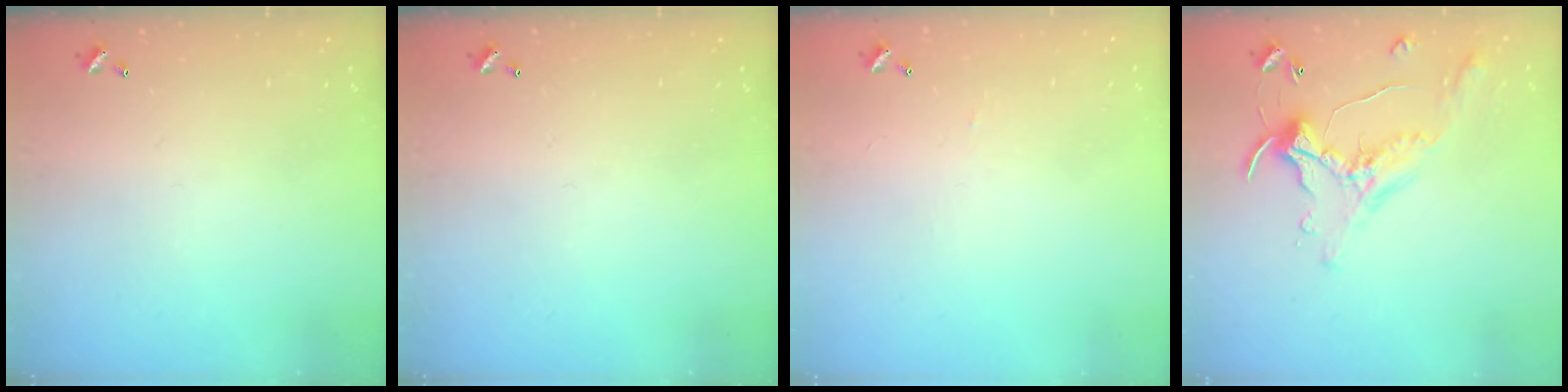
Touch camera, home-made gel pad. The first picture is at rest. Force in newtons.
{"total": 0.0}
{"total": 0.5, "press": 0.3, "slide": 0.4}
{"total": 0.0}